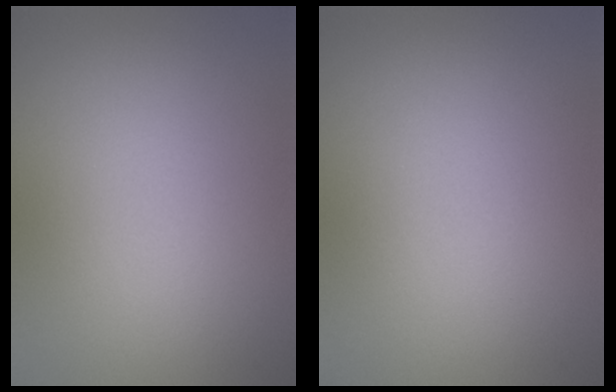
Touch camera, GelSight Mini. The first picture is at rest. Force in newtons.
{"total": 0.0}